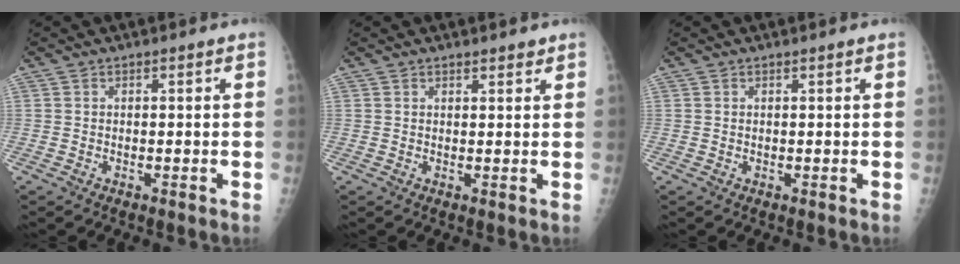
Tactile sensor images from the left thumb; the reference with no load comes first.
{"total": 1.6, "force": [1.4, 0.6, 0.6], "torque": [-0.002, -0.008, 0.018]}
{"total": 0.0}